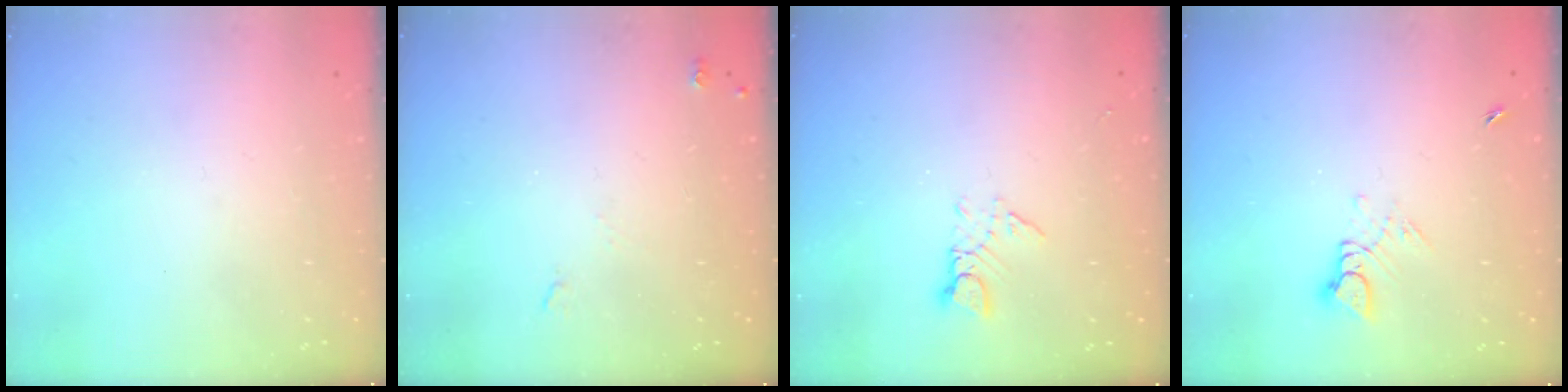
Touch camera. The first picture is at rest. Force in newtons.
{"total": 4.3, "press": 4.2, "slide": 0.6}
{"total": 3.0, "press": 3.0, "slide": 0.3}
{"total": 3.8, "press": 3.8, "slide": 0.3}